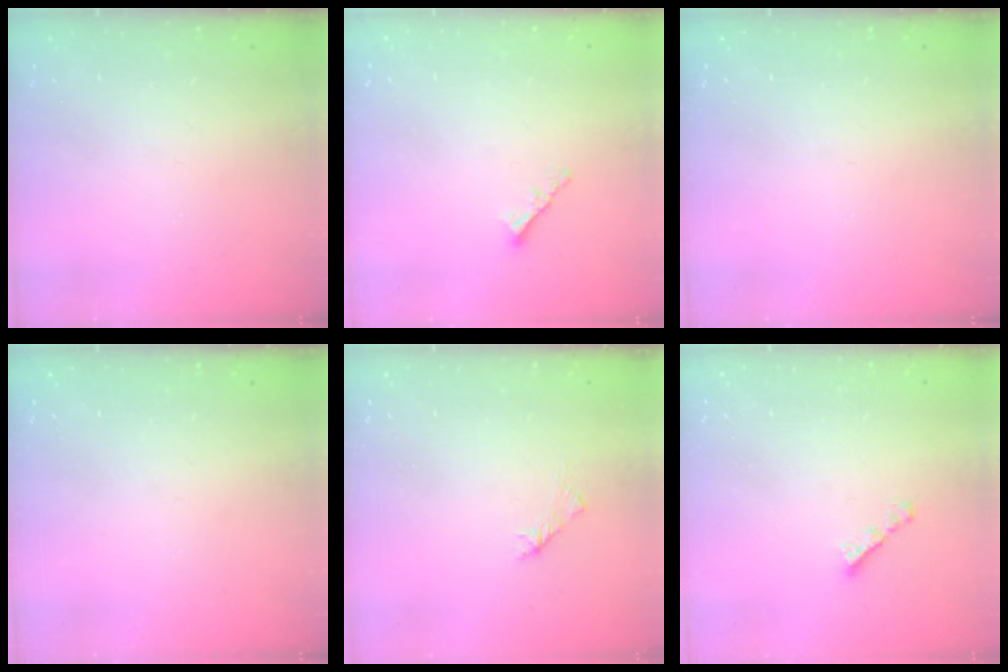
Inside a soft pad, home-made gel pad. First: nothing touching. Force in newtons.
{"total": 2.5, "press": 2.5, "slide": 0.3}
{"total": 0.0}
{"total": 0.0}
{"total": 2.0, "press": 1.9, "slide": 0.6}
{"total": 2.7, "press": 2.7, "slide": 0.2}